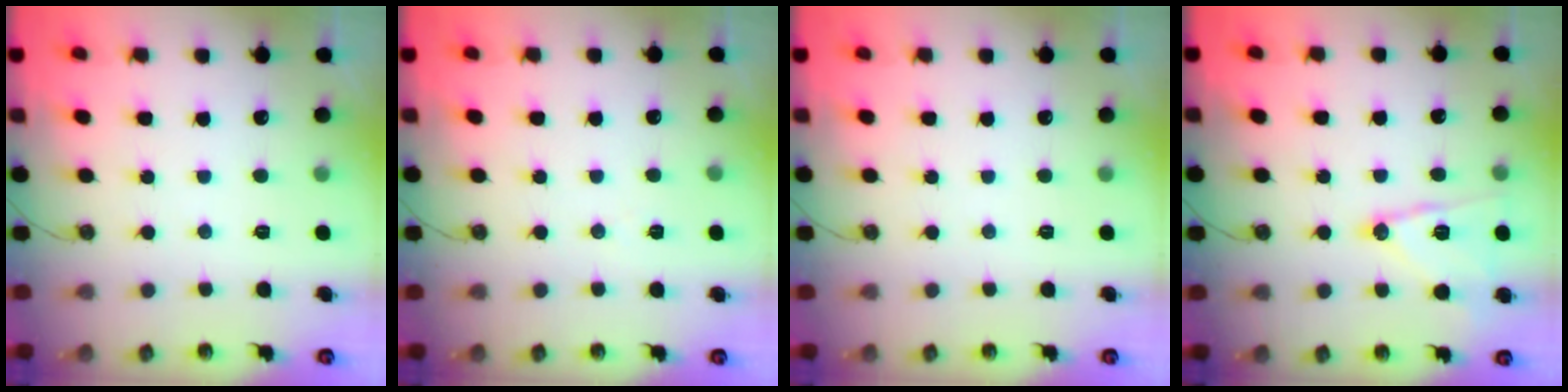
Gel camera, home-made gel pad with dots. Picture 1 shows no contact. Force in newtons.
{"total": 5.1, "press": 2.7, "slide": 4.3}
{"total": 0.0}
{"total": 13.3, "press": 13.2, "slide": 0.7}